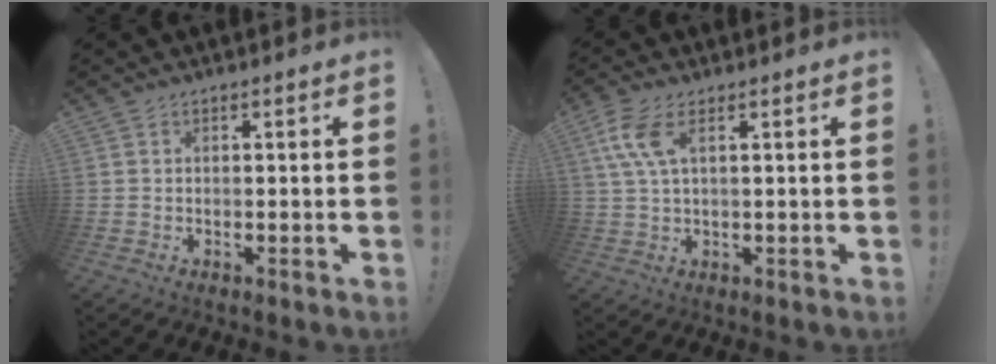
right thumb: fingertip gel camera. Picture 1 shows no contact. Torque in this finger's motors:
{"motor_torque": [0.38, 0.49, 0.99, 0.12, 0.28]}